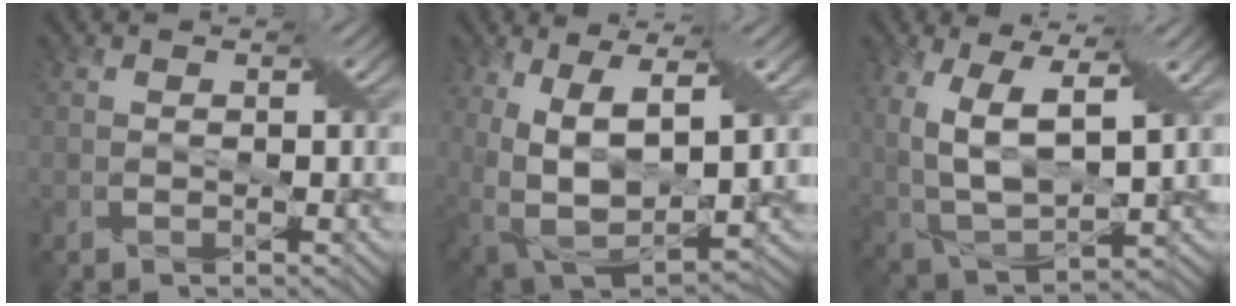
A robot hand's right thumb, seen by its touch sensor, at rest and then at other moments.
{"total": 13.0, "force": [2.7, 7.0, 10.6], "torque": [-0.231, -0.021, 0.063]}
{"total": 11.9, "force": [3.3, 6.1, 9.7], "torque": [-0.229, -0.010, 0.069]}